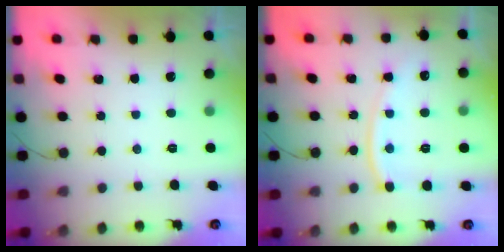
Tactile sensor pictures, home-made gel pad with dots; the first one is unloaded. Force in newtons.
{"total": 11.3, "press": 11.2, "slide": 0.8}